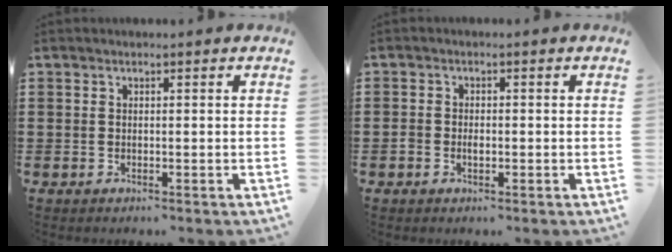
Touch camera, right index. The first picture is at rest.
{"total": 1.6, "force": [-0.6, 0.9, 1.1], "torque": [-0.022, 0.000, -0.010]}